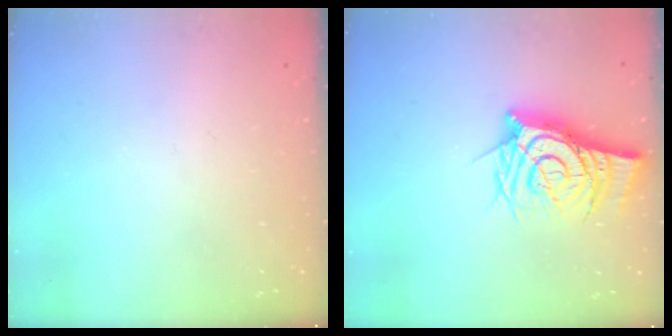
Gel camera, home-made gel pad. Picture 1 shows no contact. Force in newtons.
{"total": 10.8, "press": 10.8, "slide": 1.1}